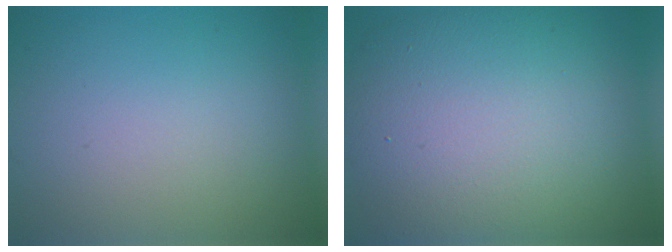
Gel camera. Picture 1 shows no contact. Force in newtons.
{"total": 13.6, "press": 13.6, "slide": 0.6}